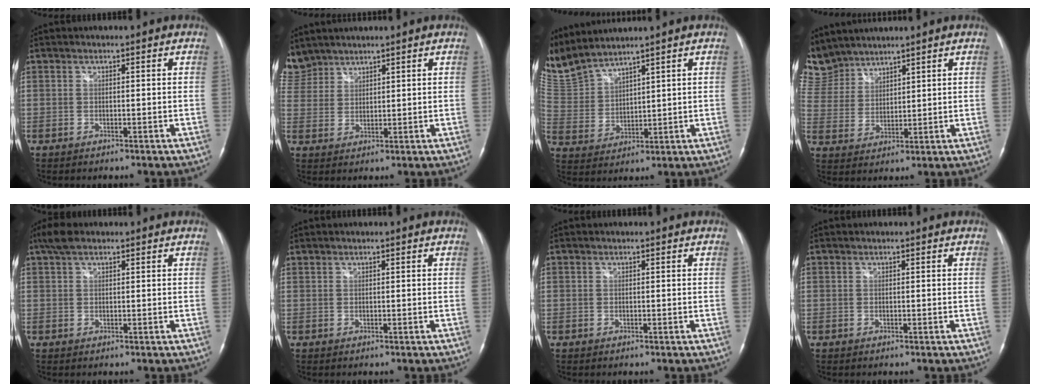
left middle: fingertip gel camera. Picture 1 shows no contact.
{"total": 6.5, "force": [5.7, 3.1, 0.2], "torque": [-0.015, 0.013, 0.126]}
{"total": 9.0, "force": [8.8, 0.0, 1.9], "torque": [-0.073, 0.011, 0.200]}
{"total": 11.0, "force": [9.9, 4.6, 1.3], "torque": [-0.058, 0.018, 0.218]}
{"total": 3.4, "force": [2.4, 1.4, 2.0], "torque": [-0.045, 0.022, 0.047]}
{"total": 0.0}
{"total": 0.0}
{"total": 0.0}